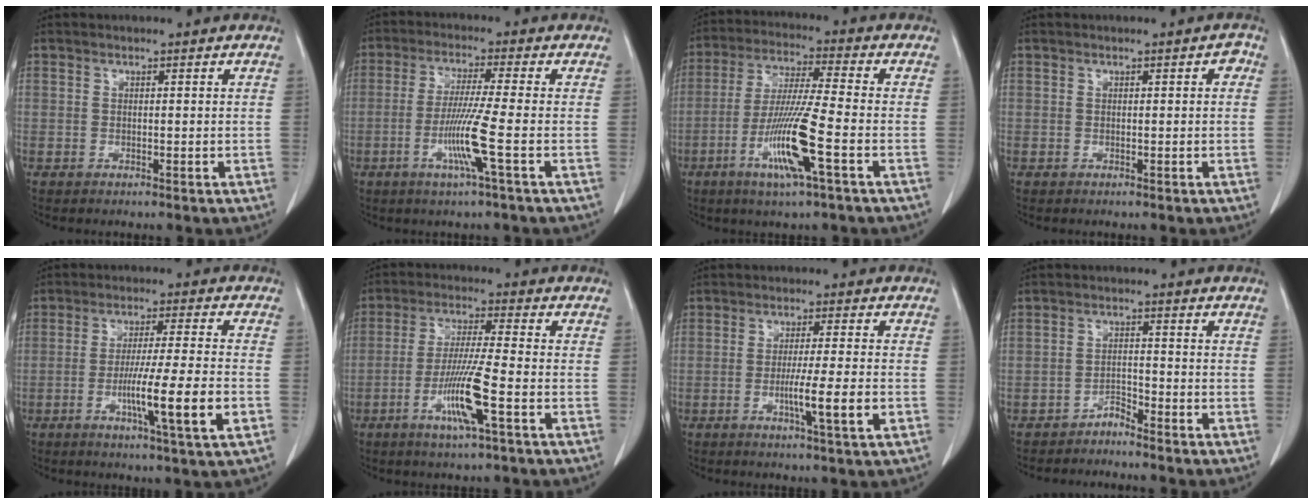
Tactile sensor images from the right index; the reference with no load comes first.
{"total": 7.8, "force": [-2.4, -1.3, 7.3], "torque": [-0.144, -0.015, -0.051]}
{"total": 12.0, "force": [-4.4, -0.2, 11.1], "torque": [-0.222, -0.017, -0.087]}
{"total": 1.1, "force": [0.1, 0.5, 0.9], "torque": [-0.007, 0.005, 0.000]}
{"total": 11.2, "force": [-3.3, -0.6, 10.7], "torque": [-0.184, -0.016, -0.059]}
{"total": 9.4, "force": [-3.5, -0.2, 8.8], "torque": [-0.171, -0.013, -0.069]}
{"total": 6.9, "force": [-1.9, -0.5, 6.6], "torque": [-0.108, -0.013, -0.032]}
{"total": 2.0, "force": [-2.0, 0.3, 0.2], "torque": [0.005, -0.001, -0.034]}